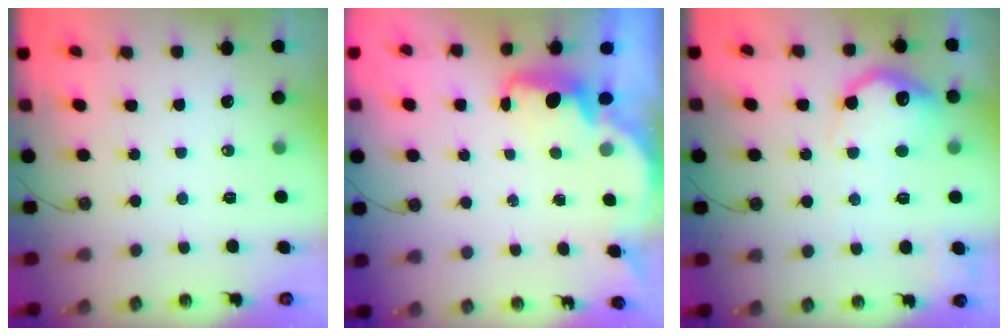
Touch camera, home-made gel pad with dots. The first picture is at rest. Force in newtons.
{"total": 2.3, "press": 2.2, "slide": 0.6}
{"total": 16.4, "press": 16.4, "slide": 1.1}